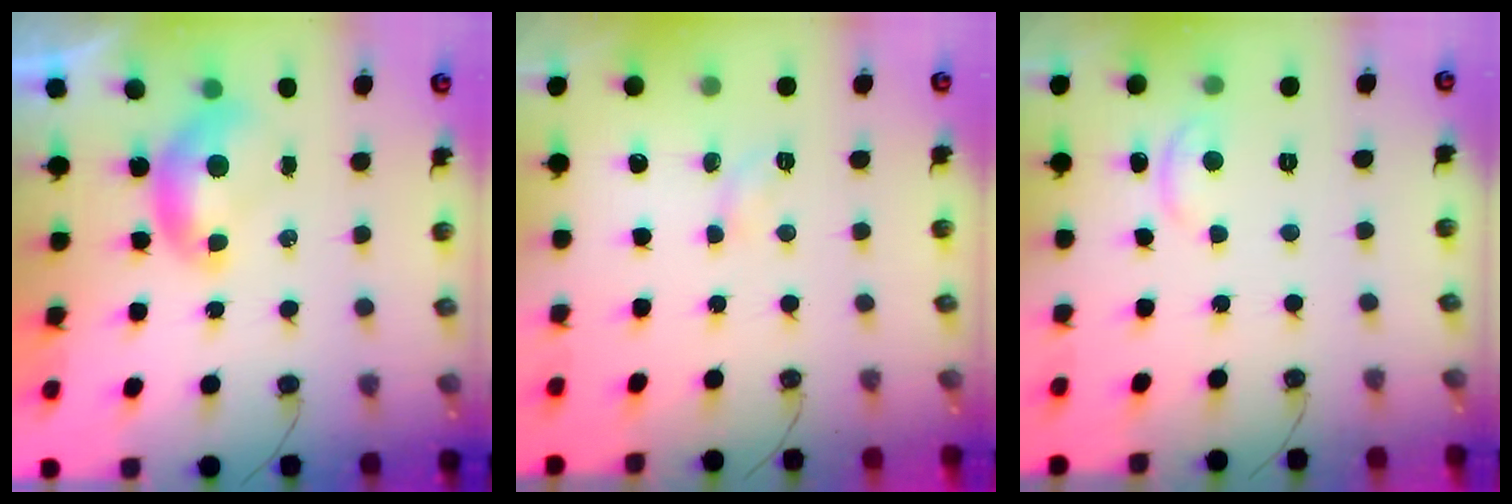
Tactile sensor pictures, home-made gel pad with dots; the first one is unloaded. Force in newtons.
{"total": 2.7, "press": 2.7, "slide": 0.5}
{"total": 2.6, "press": 2.6, "slide": 0.2}